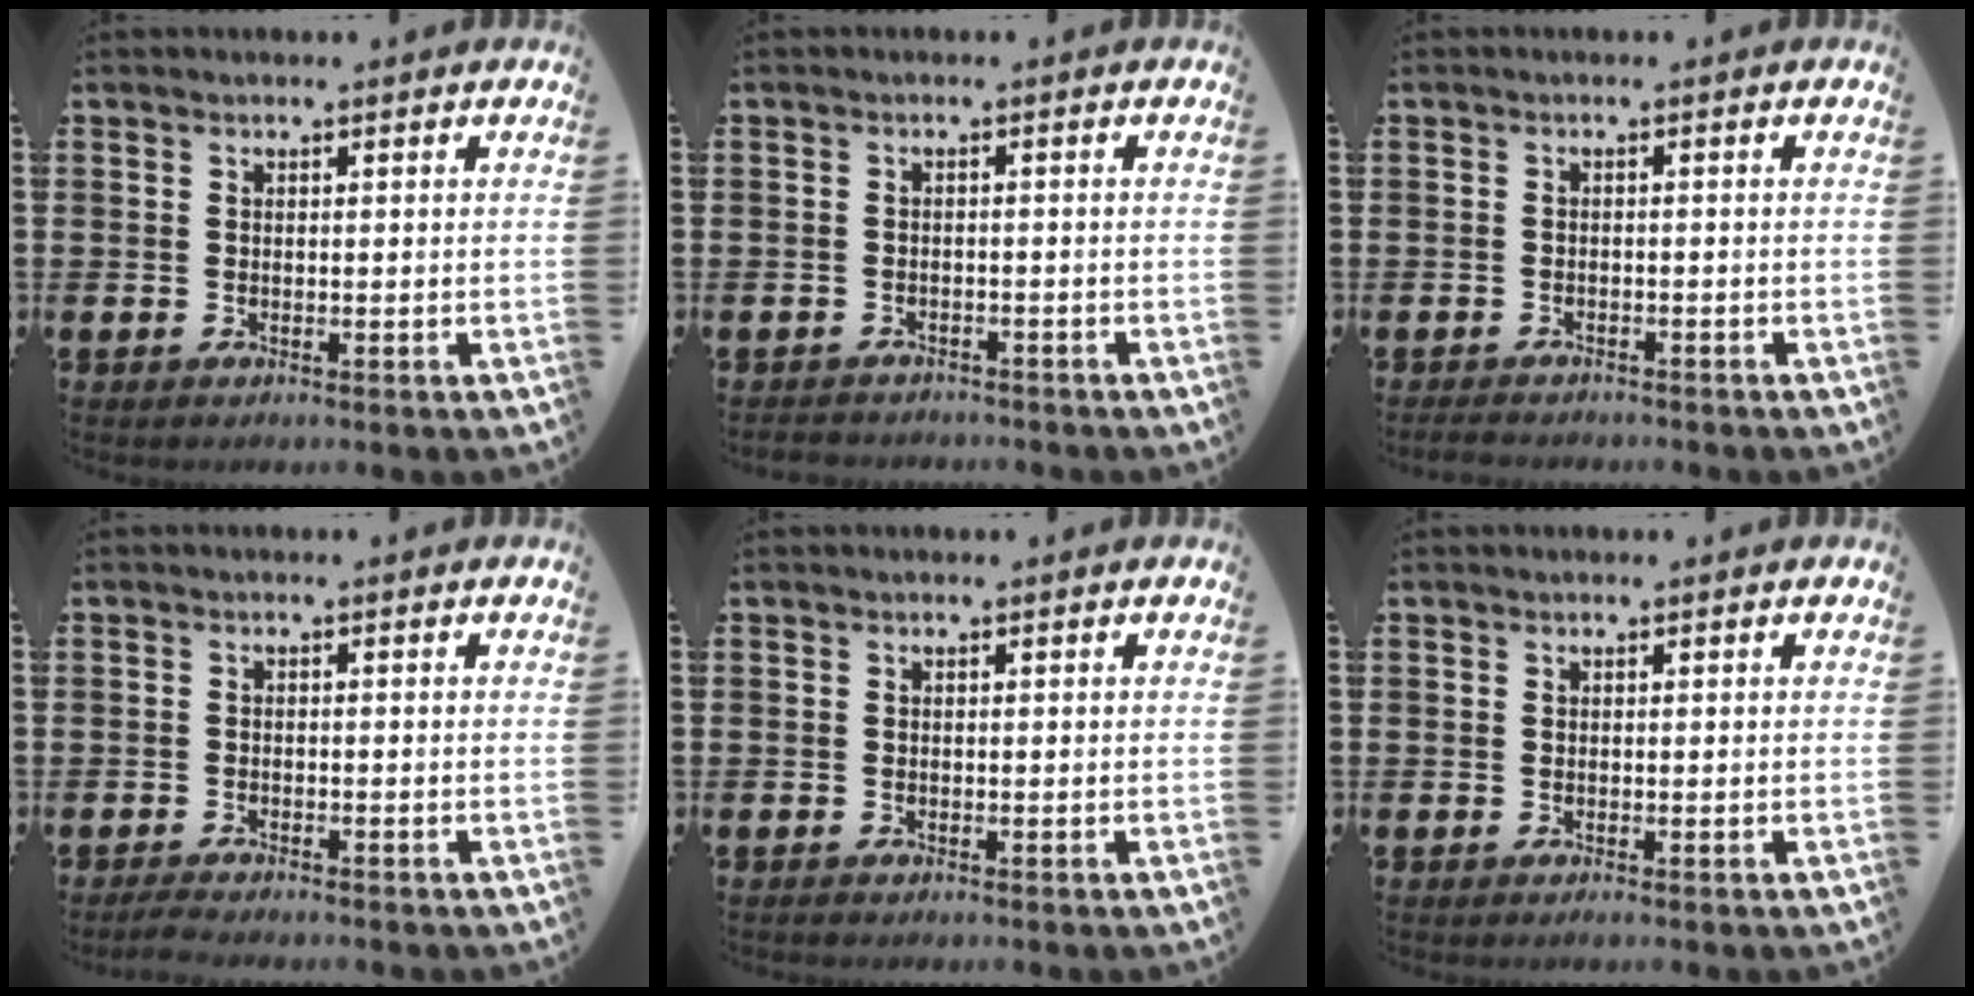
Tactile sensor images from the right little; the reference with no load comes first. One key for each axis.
{"total": 1.2, "fx": -1.2, "fy": 0.2, "fz": -0.1, "tx": -0.001, "ty": 0.002, "tz": -0.027}
{"total": 1.3, "fx": -1.2, "fy": 0.2, "fz": 0.3, "tx": -0.008, "ty": 0.002, "tz": -0.026}
{"total": 1.5, "fx": -1.4, "fy": 0.2, "fz": 0.6, "tx": -0.012, "ty": 0.003, "tz": -0.028}
{"total": 0.0}
{"total": 0.0}